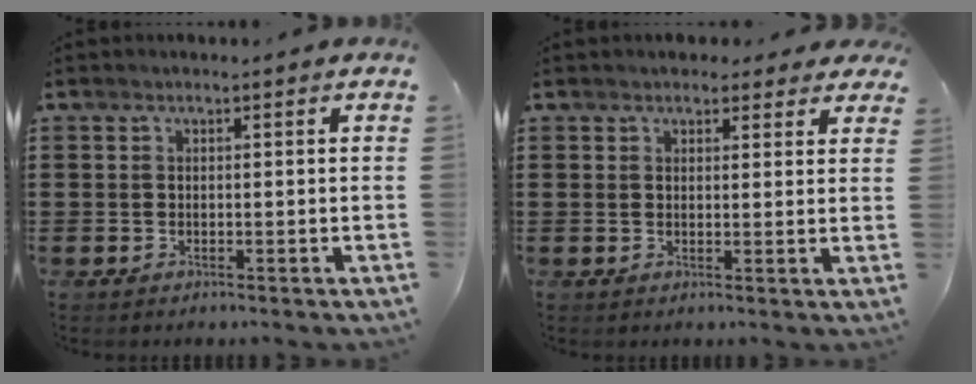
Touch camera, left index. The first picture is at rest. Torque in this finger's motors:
{"motor_torque": [2.14, 0.00, 0.26, 0.03]}